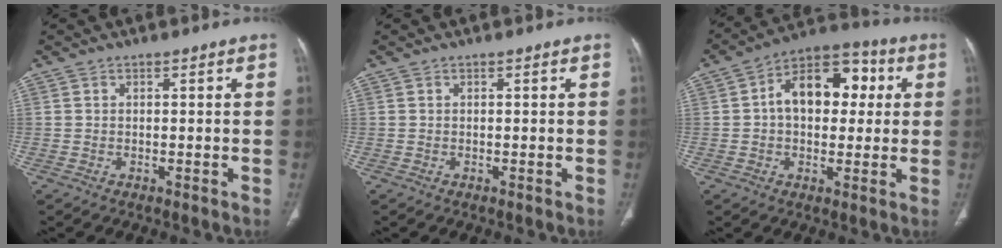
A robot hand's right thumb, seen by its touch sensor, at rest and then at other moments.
{"total": 0.0}
{"total": 14.5, "force": [2.2, 9.5, 10.8], "torque": [-0.129, 0.028, 0.025]}